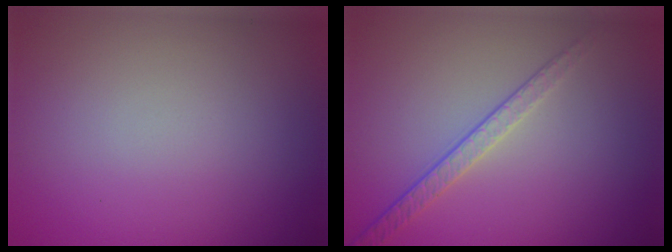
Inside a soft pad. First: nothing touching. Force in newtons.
{"total": 2.1, "press": 1.6, "slide": 1.4}